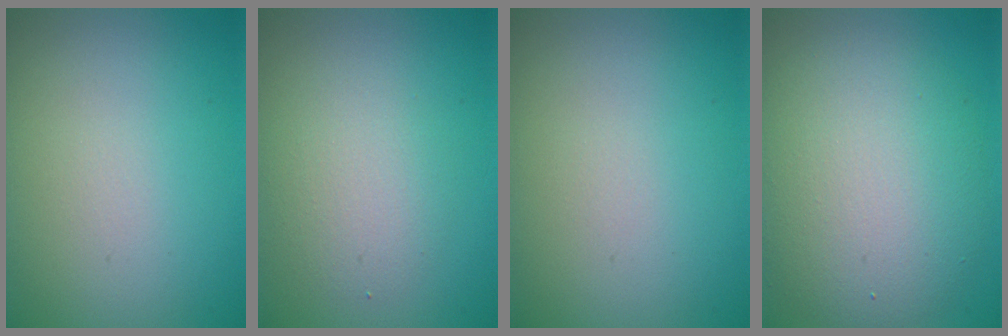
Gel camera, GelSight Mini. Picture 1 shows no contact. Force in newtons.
{"total": 2.6, "press": 2.6, "slide": 0.0}
{"total": 0.0}
{"total": 7.8, "press": 7.8, "slide": 0.2}